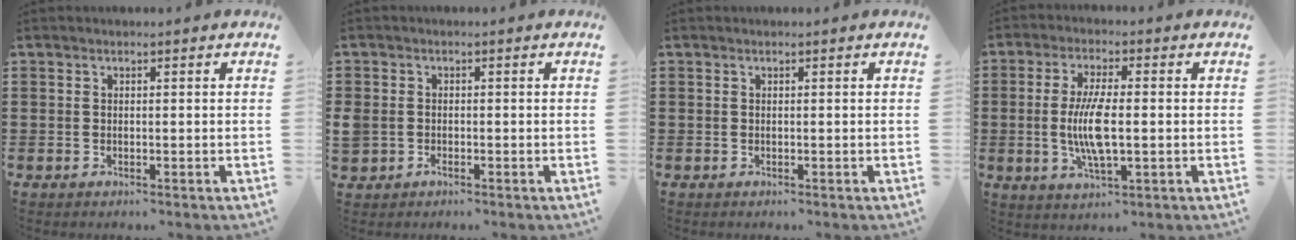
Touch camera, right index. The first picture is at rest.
{"total": 1.7, "force": [-0.7, 1.2, 0.8], "torque": [-0.026, -0.004, -0.017]}
{"total": 0.0}
{"total": 7.8, "force": [-0.6, 2.5, 7.4], "torque": [-0.166, -0.008, -0.022]}